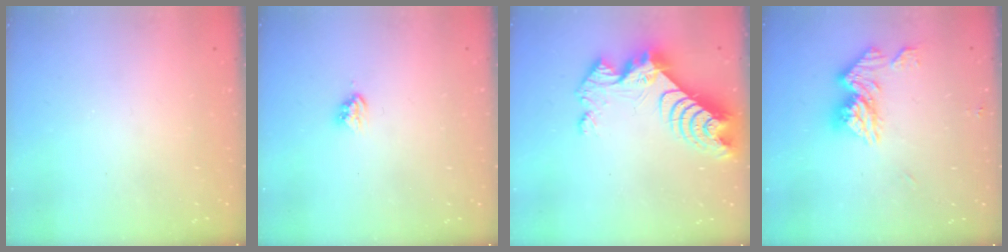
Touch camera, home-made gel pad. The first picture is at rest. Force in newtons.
{"total": 3.8, "press": 3.8, "slide": 0.5}
{"total": 12.1, "press": 12.0, "slide": 1.1}
{"total": 13.3, "press": 13.2, "slide": 1.2}